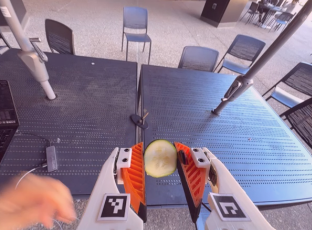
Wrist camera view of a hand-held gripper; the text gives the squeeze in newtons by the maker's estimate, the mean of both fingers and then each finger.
{"total": 8.0, "left": 7.9, "right": 8.0}